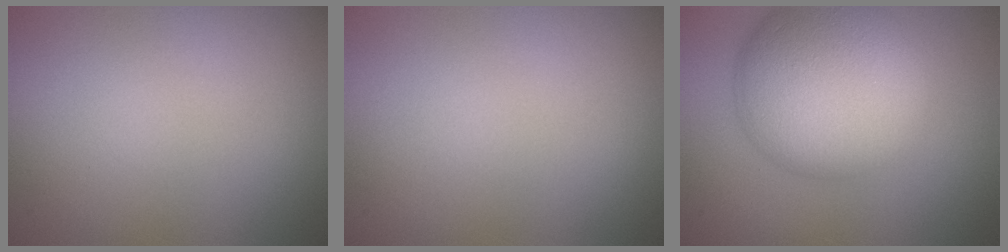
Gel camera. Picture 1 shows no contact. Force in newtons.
{"total": 0.0}
{"total": 11.0, "press": 11.0, "slide": 0.4}